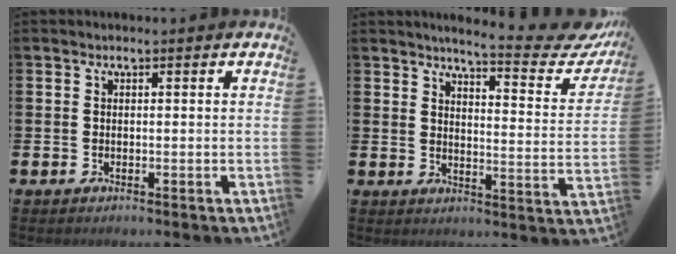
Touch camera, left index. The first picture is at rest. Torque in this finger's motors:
{"motor_torque": [0.90, -1.24, 0.28, 0.10]}